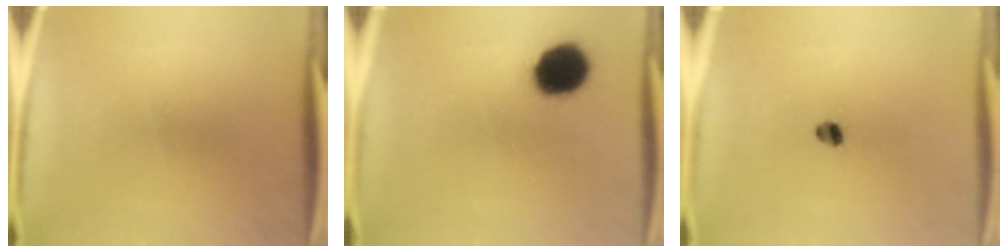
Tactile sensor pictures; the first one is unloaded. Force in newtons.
{"total": 11.8}
{"total": 2.3}